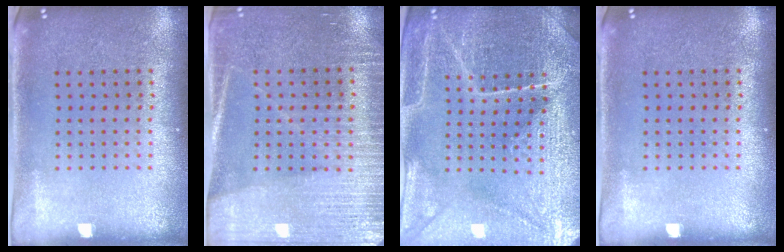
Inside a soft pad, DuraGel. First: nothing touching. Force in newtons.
{"total": 3.3, "press": 2.9, "slide": 1.5}
{"total": 4.3, "press": 4.2, "slide": 1.1}
{"total": 0.0}